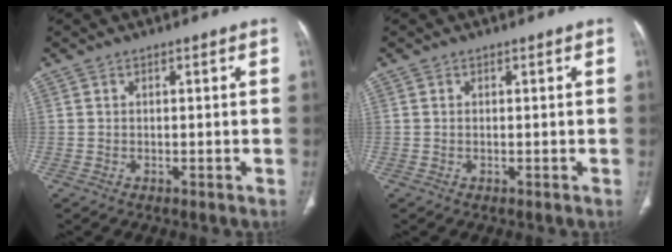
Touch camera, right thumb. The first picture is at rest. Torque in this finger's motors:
{"motor_torque": [1.01, 0.83, 0.00, -0.46, 0.04]}